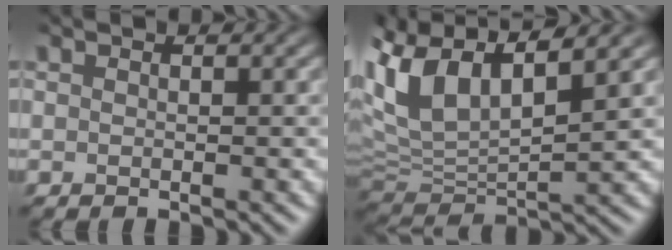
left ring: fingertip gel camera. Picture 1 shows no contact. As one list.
[{"total": 8.0, "force": [3.7, 3.6, 6.1], "torque": [-0.130, 0.012, 0.066]}]